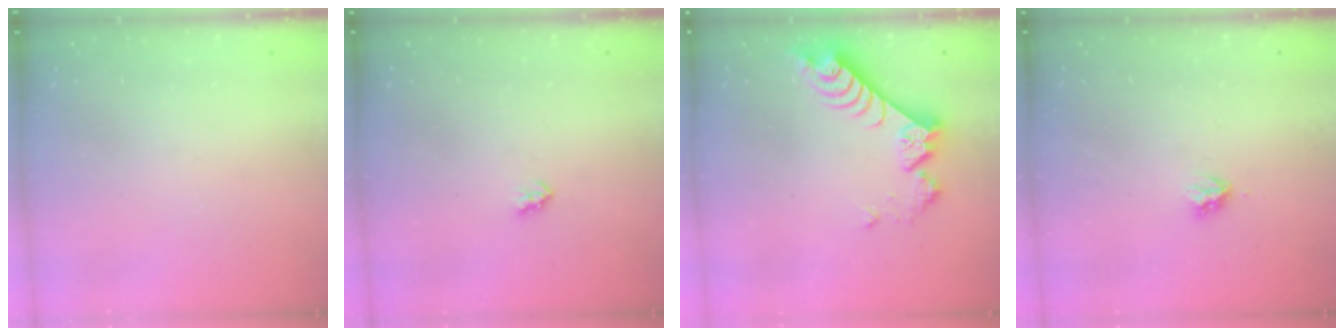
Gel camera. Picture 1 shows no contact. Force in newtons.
{"total": 2.0, "press": 2.0, "slide": 0.3}
{"total": 8.1, "press": 8.0, "slide": 0.6}
{"total": 3.2, "press": 3.1, "slide": 0.5}